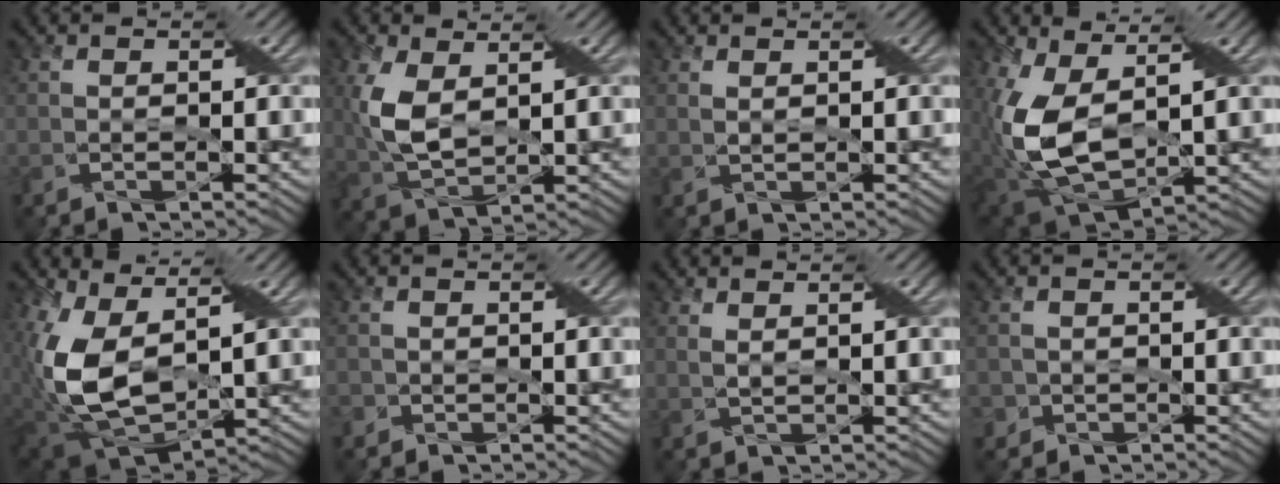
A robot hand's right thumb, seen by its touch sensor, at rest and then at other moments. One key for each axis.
{"total": 7.1, "fx": 1.8, "fy": 3.9, "fz": 5.7, "tx": -0.143, "ty": 0.003, "tz": 0.034}
{"total": 0.8, "fx": 0.7, "fy": 0.2, "fz": 0.3, "tx": -0.007, "ty": -0.004, "tz": 0.012}
{"total": 12.1, "fx": 1.0, "fy": 7.3, "fz": 9.6, "tx": -0.237, "ty": -0.021, "tz": 0.022}
{"total": 12.9, "fx": 1.6, "fy": 8.0, "fz": 10.0, "tx": -0.246, "ty": -0.019, "tz": 0.032}
{"total": 1.1, "fx": -0.6, "fy": 1.0, "fz": -0.1, "tx": 0.000, "ty": -0.005, "tz": -0.011}
{"total": 1.4, "fx": 1.1, "fy": 0.4, "fz": 0.8, "tx": -0.015, "ty": -0.006, "tz": 0.019}
{"total": 1.6, "fx": -0.7, "fy": 1.4, "fz": -0.1, "tx": 0.003, "ty": -0.006, "tz": -0.015}